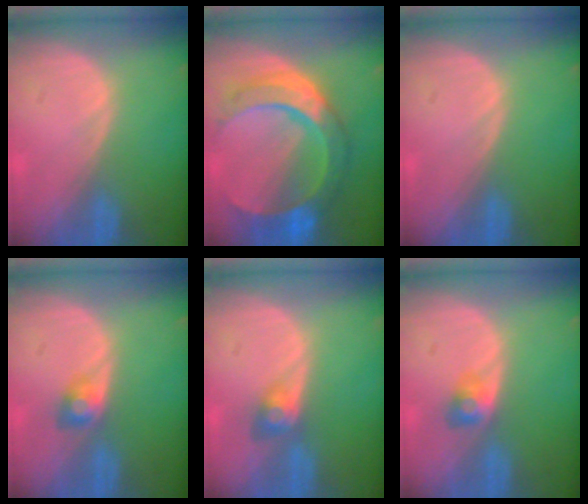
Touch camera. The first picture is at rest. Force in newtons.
{"total": 10.9, "press": 10.8, "slide": 1.1}
{"total": 0.0}
{"total": 2.3, "press": 2.3, "slide": 0.2}
{"total": 3.0, "press": 2.6, "slide": 1.4}
{"total": 2.6, "press": 2.4, "slide": 0.9}